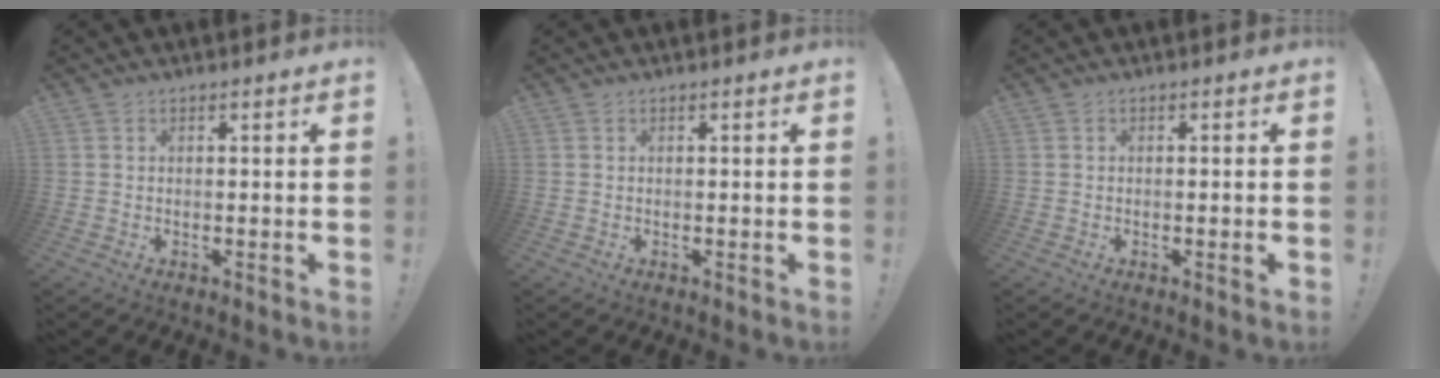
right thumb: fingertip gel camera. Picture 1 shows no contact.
{"total": 0.0}
{"total": 1.3, "force": [-0.5, -0.2, 1.2], "torque": [-0.024, 0.002, -0.008]}